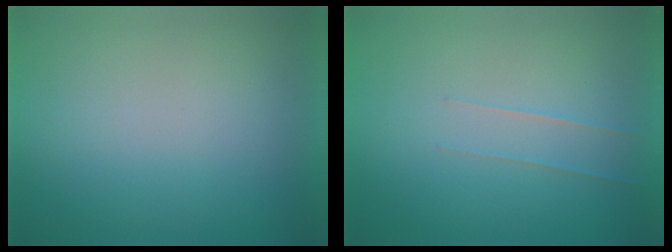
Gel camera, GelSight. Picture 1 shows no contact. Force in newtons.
{"total": 1.7}